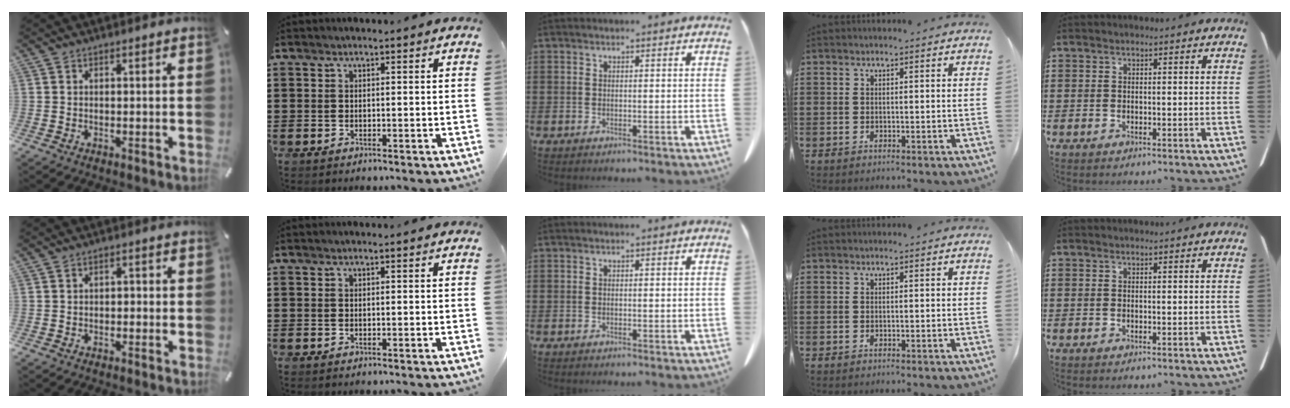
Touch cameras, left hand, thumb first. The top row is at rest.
{"thumb": {"total": 1.4, "force": [-0.8, 1.0, 0.6], "torque": [-0.013, 0.007, -0.018]}}